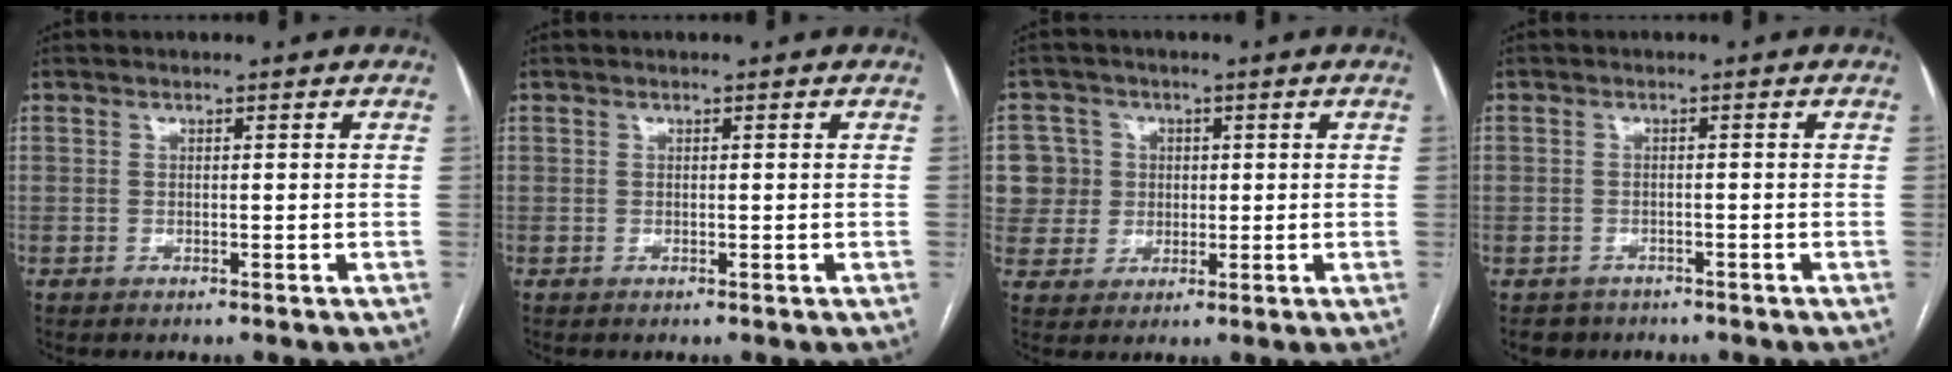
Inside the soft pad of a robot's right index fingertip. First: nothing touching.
{"total": 0.0}
{"total": 7.5, "force": [1.4, 7.4, 0.3], "torque": [-0.008, 0.026, 0.034]}
{"total": 3.0, "force": [-1.9, 2.3, -0.2], "torque": [-0.001, 0.008, -0.031]}